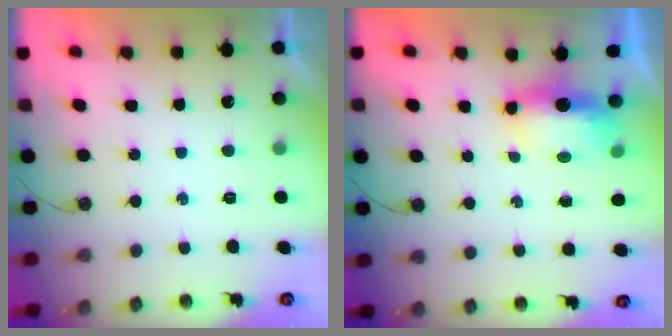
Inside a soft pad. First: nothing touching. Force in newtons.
{"total": 9.3, "press": 6.8, "slide": 6.3}